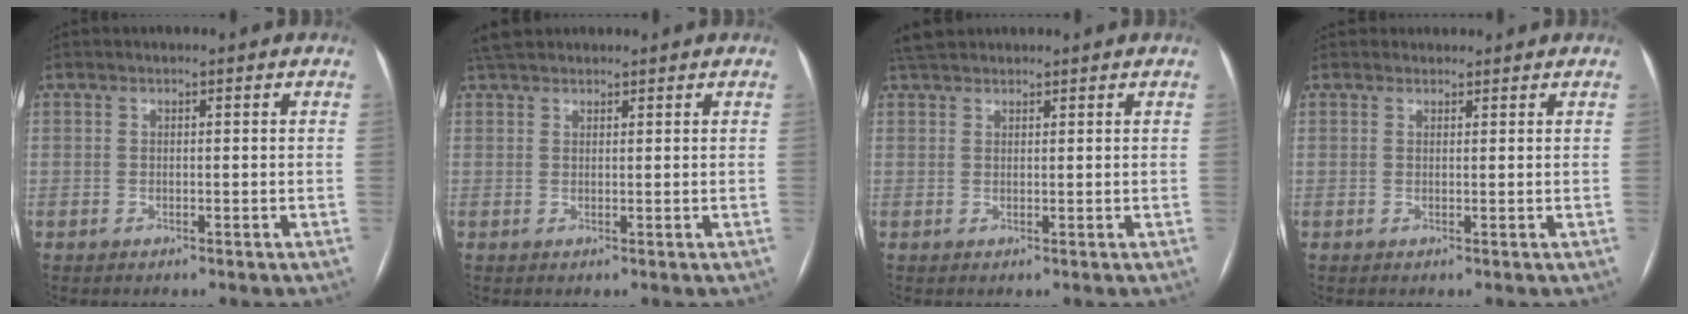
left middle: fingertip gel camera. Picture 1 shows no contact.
{"total": 4.0, "force": [3.5, 1.5, 1.3], "torque": [-0.027, 0.029, 0.064]}
{"total": 3.6, "force": [3.3, 1.2, 1.1], "torque": [-0.025, 0.026, 0.060]}
{"total": 1.3, "force": [1.0, 0.7, -0.2], "torque": [0.003, 0.010, 0.014]}